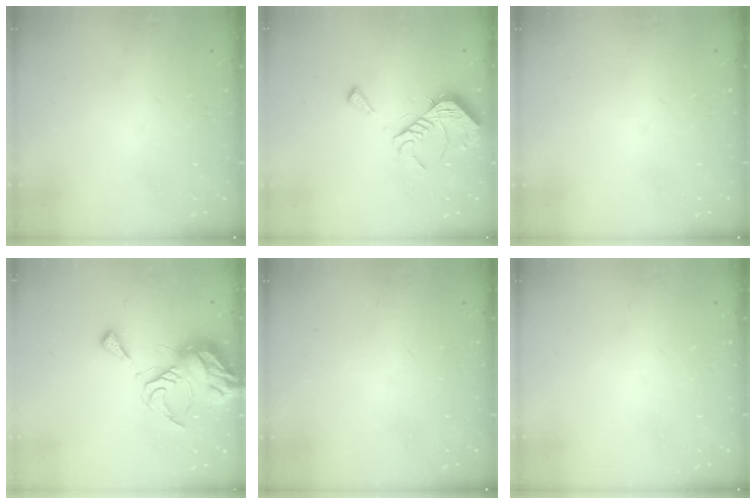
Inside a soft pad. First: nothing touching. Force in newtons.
{"total": 11.1, "press": 11.1, "slide": 0.5}
{"total": 0.0}
{"total": 9.8, "press": 9.7, "slide": 1.2}
{"total": 0.0}
{"total": 0.0}